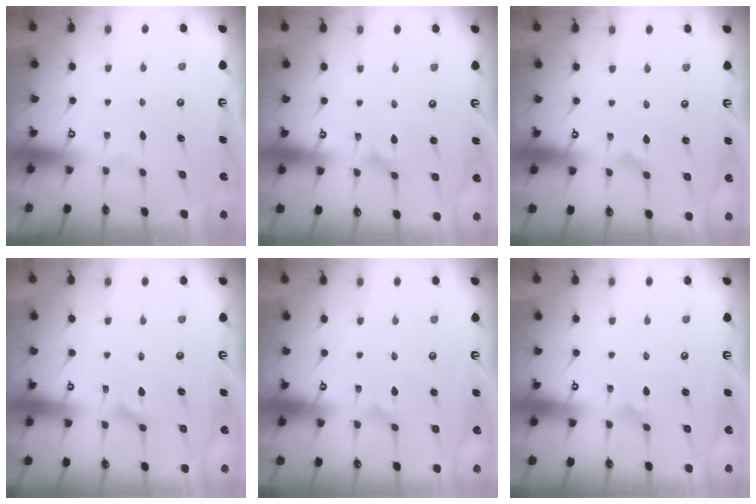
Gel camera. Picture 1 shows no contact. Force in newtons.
{"total": 2.6, "press": 2.6, "slide": 0.2}
{"total": 0.0}
{"total": 7.0, "press": 7.0, "slide": 0.7}
{"total": 2.2, "press": 2.2, "slide": 0.1}
{"total": 2.8, "press": 2.8, "slide": 0.2}